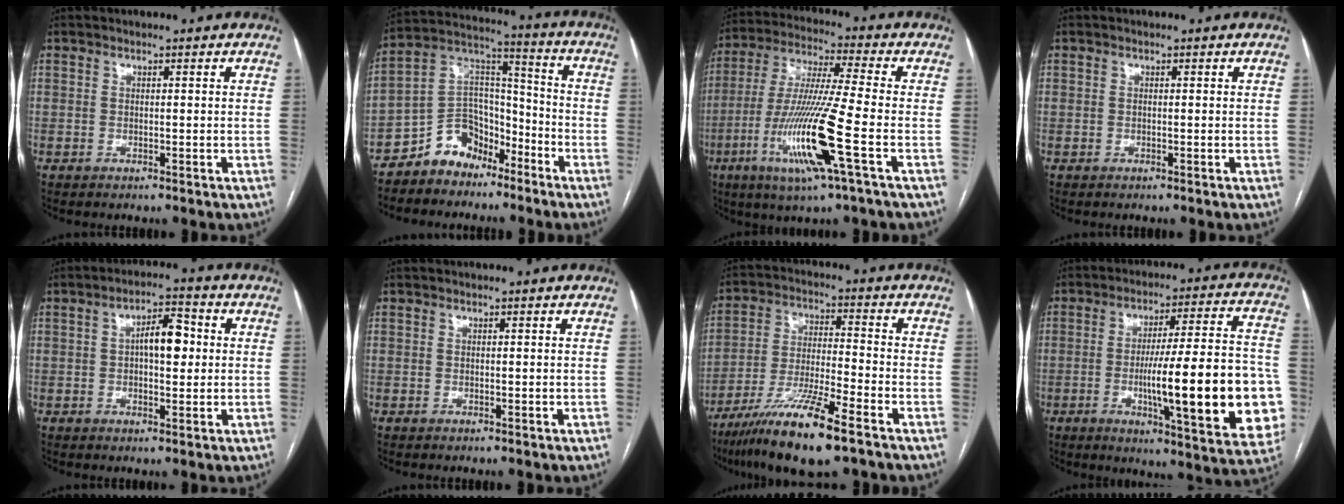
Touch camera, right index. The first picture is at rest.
{"total": 10.5, "force": [-7.5, 6.8, 2.7], "torque": [-0.052, 0.057, -0.139]}
{"total": 16.0, "force": [-5.5, -0.6, 15.0], "torque": [-0.312, -0.023, -0.107]}
{"total": 0.0}
{"total": 6.4, "force": [0.7, 2.5, 5.9], "torque": [-0.095, 0.016, 0.009]}
{"total": 0.0}
{"total": 13.8, "force": [-8.9, 0.8, 10.5], "torque": [-0.206, -0.032, -0.161]}
{"total": 23.2, "force": [-4.5, 3.2, 22.6], "torque": [-0.262, 0.012, -0.052]}